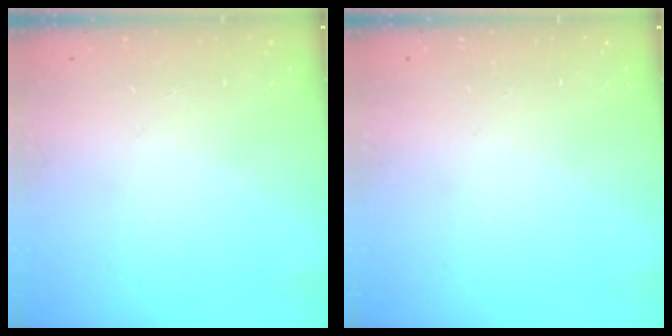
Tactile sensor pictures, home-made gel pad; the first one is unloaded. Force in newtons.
{"total": 0.0}